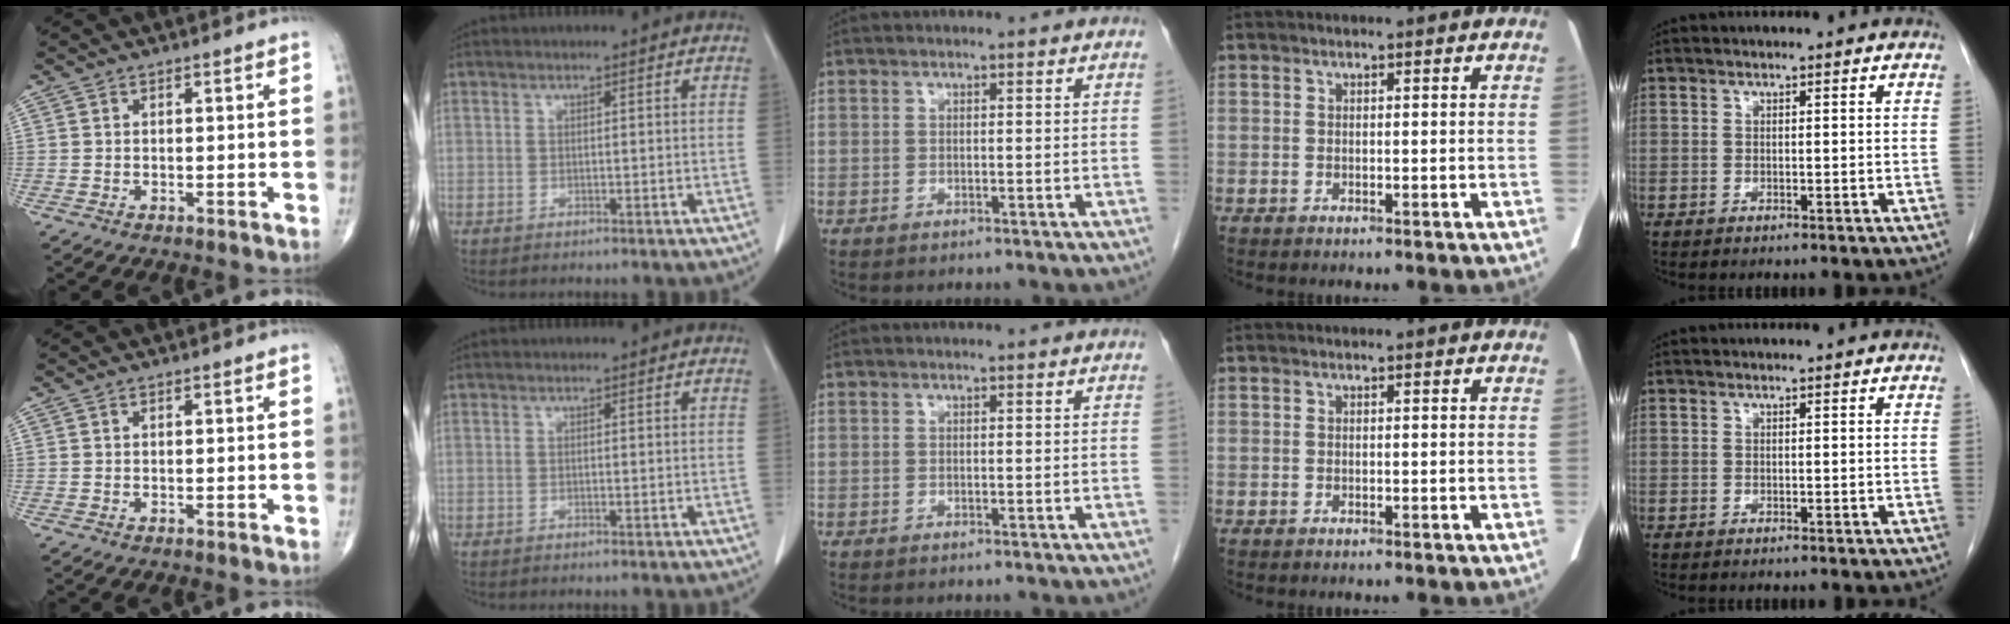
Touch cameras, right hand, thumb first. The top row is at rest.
{}